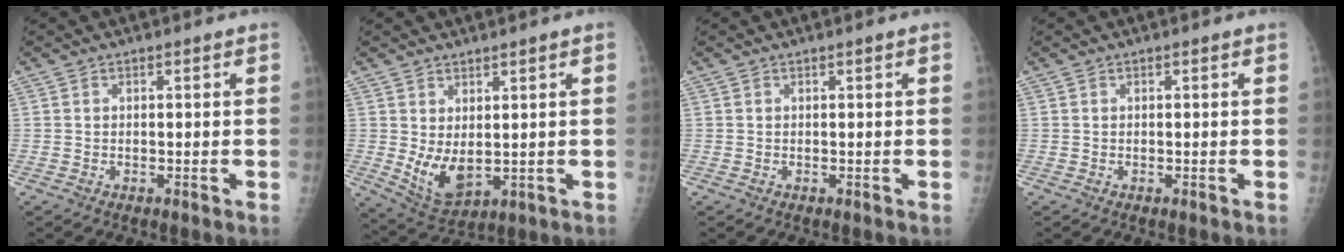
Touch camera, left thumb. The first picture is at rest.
{"total": 7.2, "force": [0.5, 3.5, 6.3], "torque": [-0.104, -0.014, 0.030]}
{"total": 0.0}
{"total": 0.0}